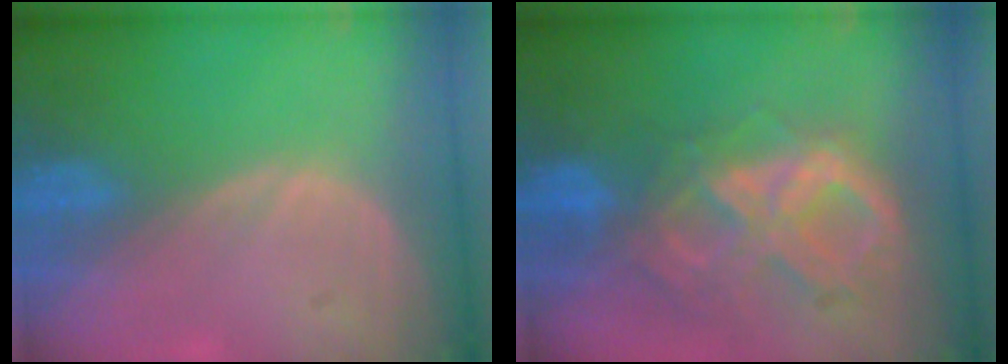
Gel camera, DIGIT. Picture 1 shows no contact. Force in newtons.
{"total": 10.5, "press": 9.0, "slide": 5.5}